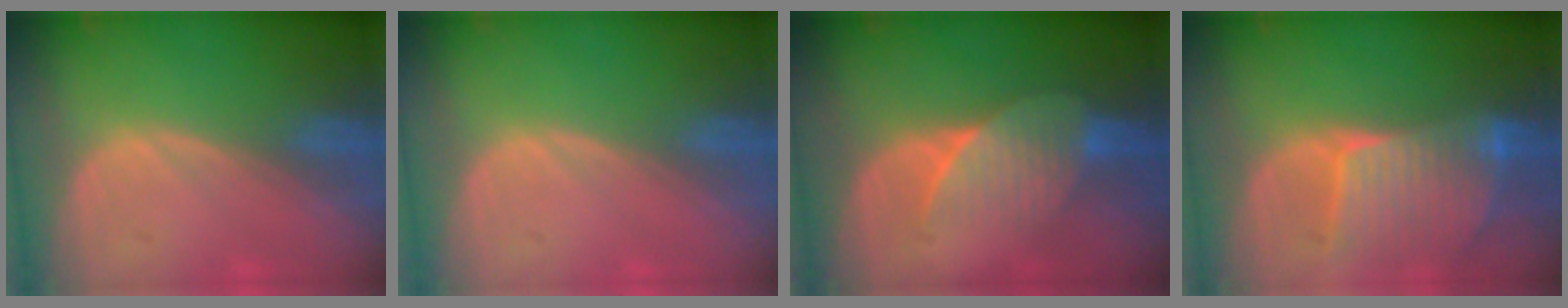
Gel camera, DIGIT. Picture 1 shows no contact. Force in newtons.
{"total": 0.0}
{"total": 7.1, "press": 6.4, "slide": 3.0}
{"total": 9.3, "press": 8.1, "slide": 4.4}